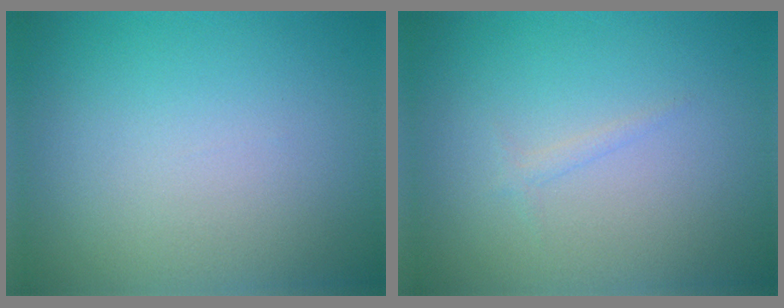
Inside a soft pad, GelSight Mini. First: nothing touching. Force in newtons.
{"total": 0.6, "press": 0.6, "slide": 0.0}